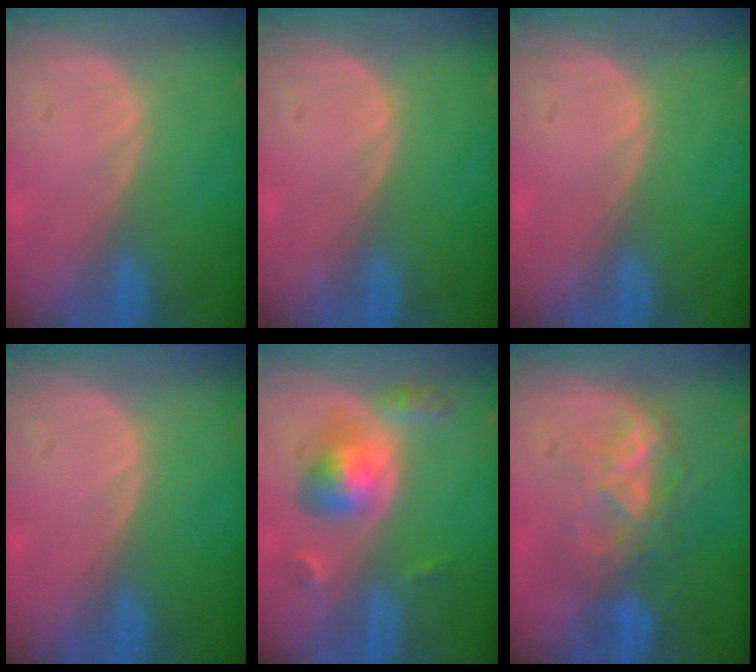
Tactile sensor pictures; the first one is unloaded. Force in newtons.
{"total": 0.0}
{"total": 0.0}
{"total": 0.0}
{"total": 6.2, "press": 5.8, "slide": 2.3}
{"total": 6.8, "press": 6.7, "slide": 1.5}